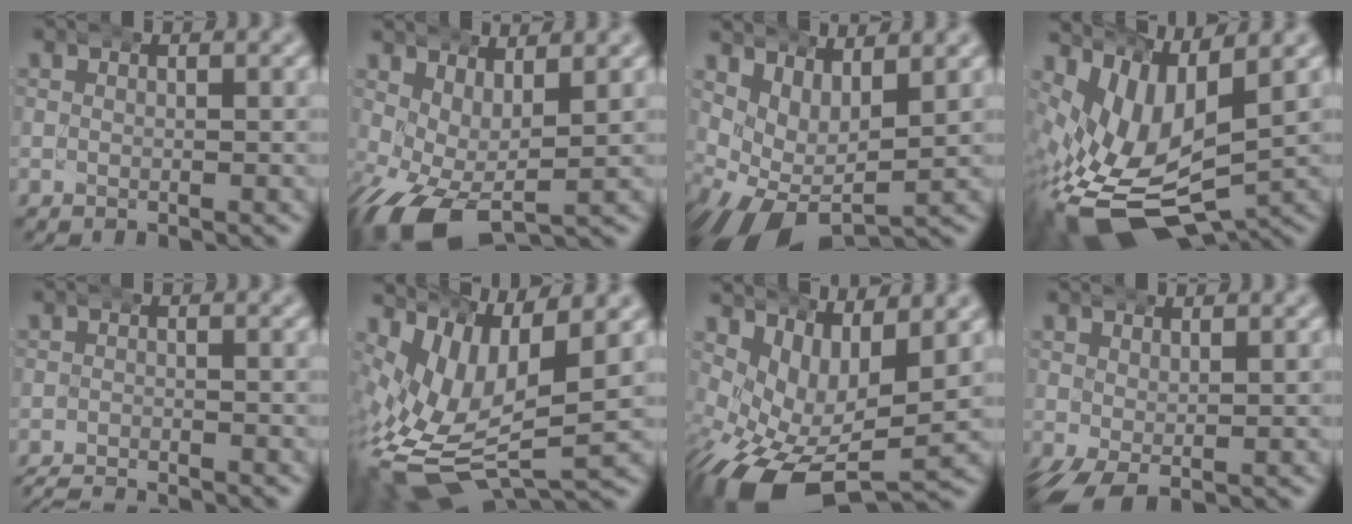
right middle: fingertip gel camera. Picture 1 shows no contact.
{"total": 7.1, "force": [-3.5, 4.5, 4.2], "torque": [-0.122, -0.049, -0.032]}
{"total": 7.6, "force": [-0.8, 6.3, 4.2], "torque": [-0.117, -0.031, -0.004]}
{"total": 11.7, "force": [-3.6, 7.7, 8.1], "torque": [-0.191, -0.050, -0.036]}
{"total": 5.7, "force": [-5.5, 1.2, 0.8], "torque": [-0.013, -0.015, -0.084]}
{"total": 10.2, "force": [-2.4, 7.2, 6.9], "torque": [-0.157, -0.035, -0.026]}
{"total": 9.3, "force": [-3.6, 6.3, 5.8], "torque": [-0.137, -0.040, -0.042]}
{"total": 2.5, "force": [-1.4, 1.3, 1.6], "torque": [-0.037, -0.019, -0.009]}